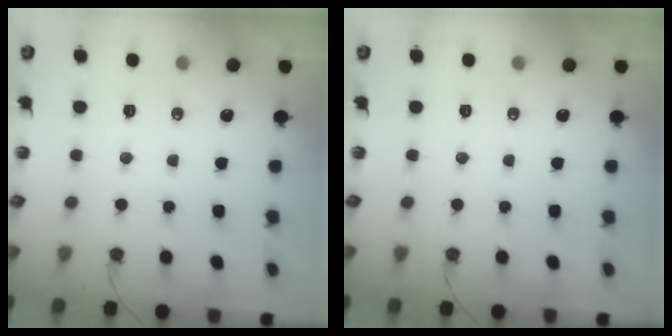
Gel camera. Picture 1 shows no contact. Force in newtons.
{"total": 0.0}